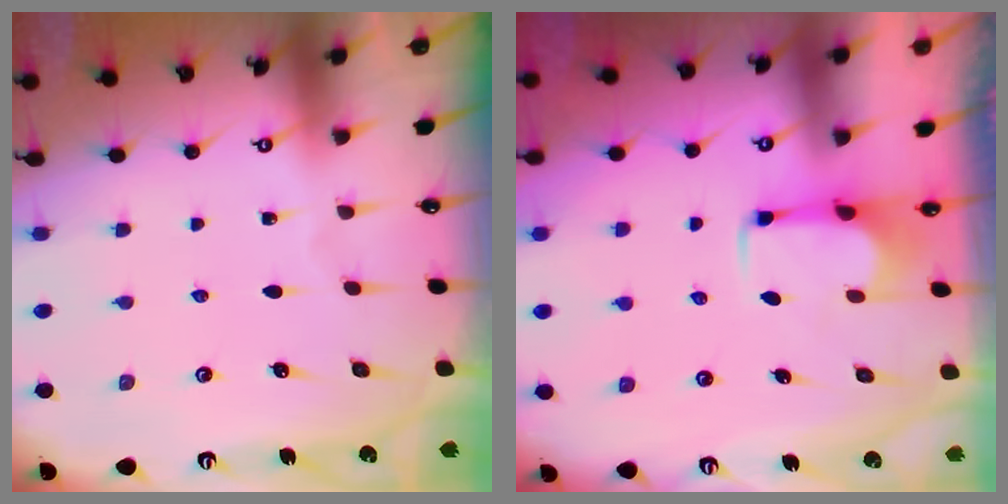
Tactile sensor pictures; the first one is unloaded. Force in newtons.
{"total": 2.6, "press": 2.5, "slide": 0.9}